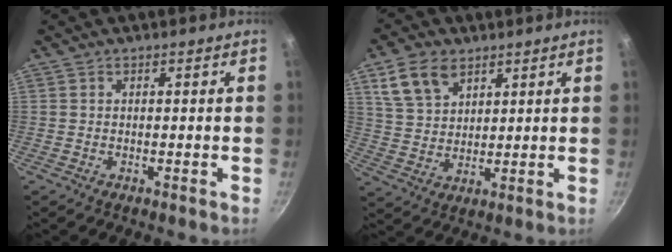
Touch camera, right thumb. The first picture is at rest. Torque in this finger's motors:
{"motor_torque": [-0.58, 1.41, 0.09, -0.13, 0.05]}